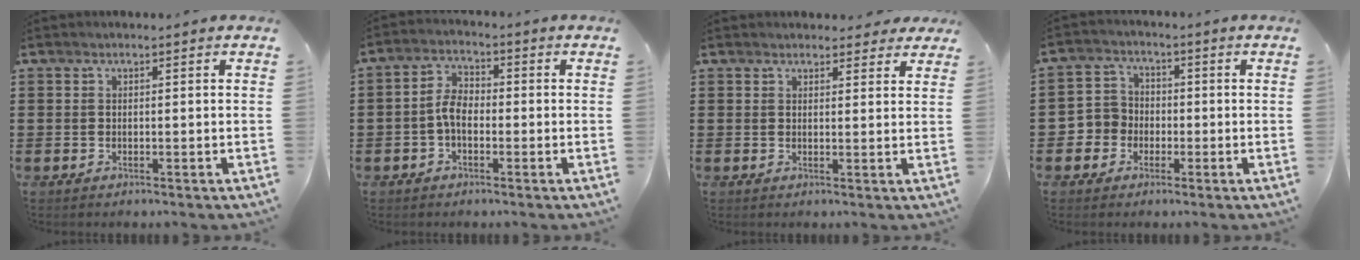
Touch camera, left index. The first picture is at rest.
{"total": 4.6, "force": [-1.2, 2.6, 3.6], "torque": [-0.085, 0.003, -0.028]}
{"total": 2.4, "force": [2.2, 0.9, 0.3], "torque": [0.004, -0.005, 0.037]}
{"total": 4.5, "force": [-1.7, 4.1, 0.4], "torque": [-0.033, 0.008, -0.039]}